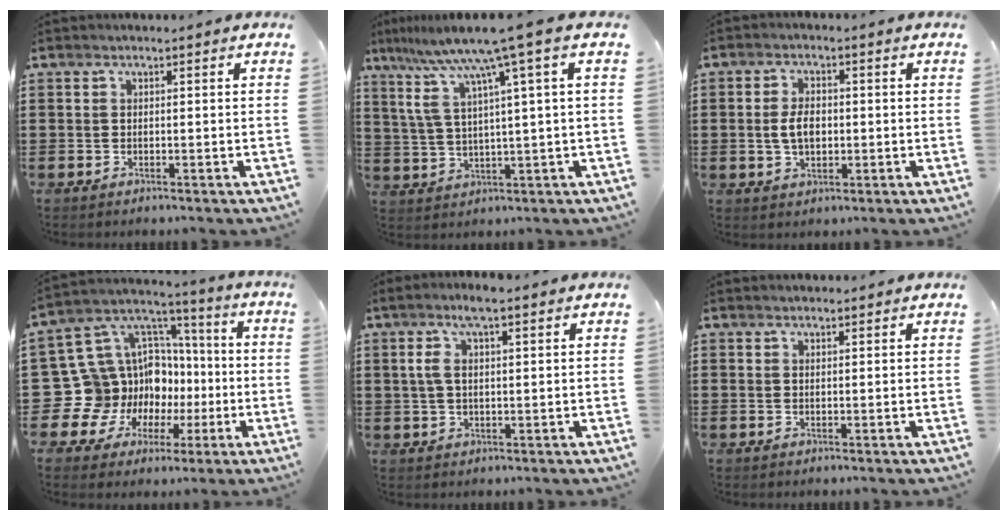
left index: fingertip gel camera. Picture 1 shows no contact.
{"total": 9.1, "force": [5.4, -0.7, 7.2], "torque": [-0.169, -0.036, 0.082]}
{"total": 4.5, "force": [-0.2, 2.5, 3.7], "torque": [-0.073, 0.001, -0.010]}
{"total": 16.3, "force": [-3.5, 15.0, 5.2], "torque": [-0.155, -0.028, -0.021]}
{"total": 5.4, "force": [2.3, 1.5, 4.7], "torque": [-0.104, 0.004, 0.035]}
{"total": 0.9, "force": [0.9, 0.1, 0.1], "torque": [-0.004, 0.000, 0.018]}